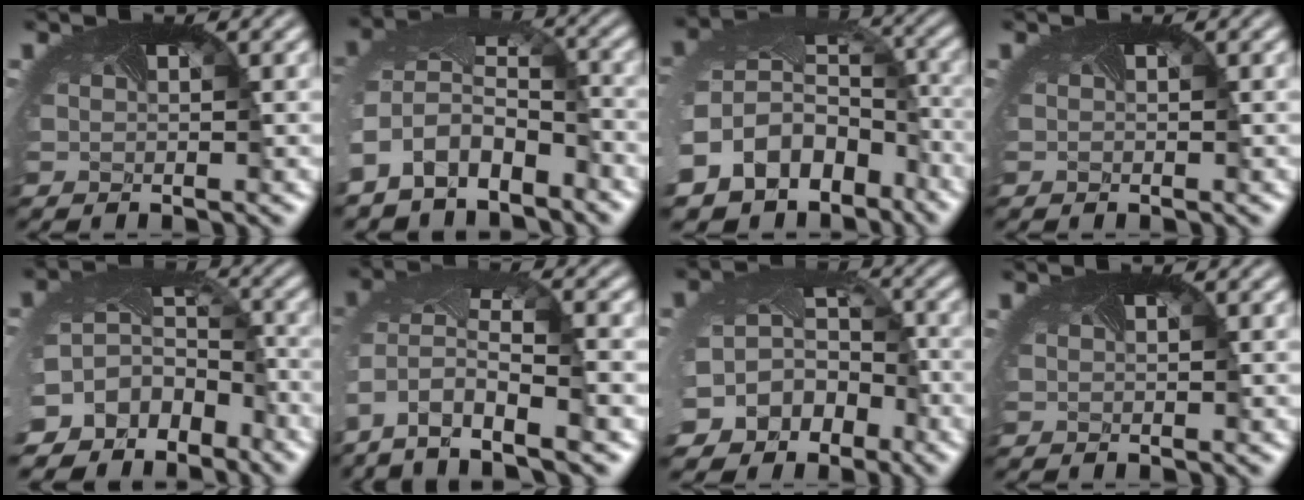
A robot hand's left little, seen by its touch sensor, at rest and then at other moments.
{"total": 7.9, "force": [-3.9, 5.5, 4.1], "torque": [-0.111, -0.018, -0.066]}
{"total": 16.6, "force": [-8.1, 13.2, 6.1], "torque": [-0.166, -0.055, -0.118]}
{"total": 0.0}
{"total": 11.9, "force": [-7.4, 8.8, 3.2], "torque": [-0.103, -0.040, -0.083]}
{"total": 9.8, "force": [-4.7, 4.7, 7.3], "torque": [-0.177, -0.019, -0.062]}
{"total": 11.8, "force": [-6.5, 9.2, 3.3], "torque": [-0.097, -0.054, -0.084]}
{"total": 0.0}